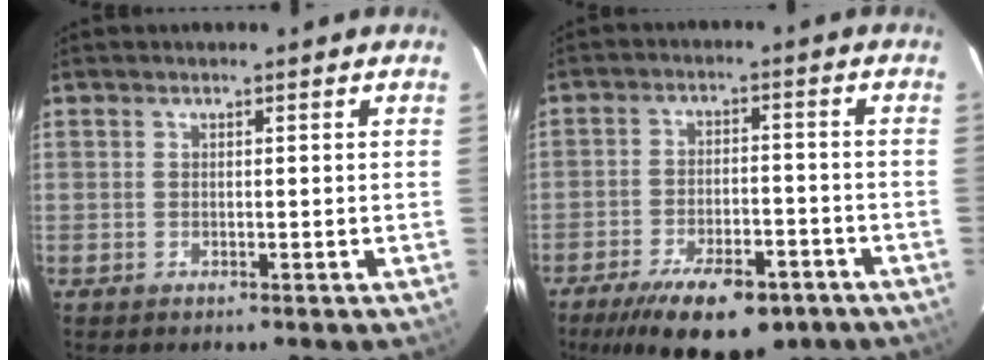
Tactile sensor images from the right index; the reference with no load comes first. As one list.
[{"total": 16.5, "force": [-11.2, 6.5, 10.3], "torque": [-0.199, -0.021, -0.164]}]